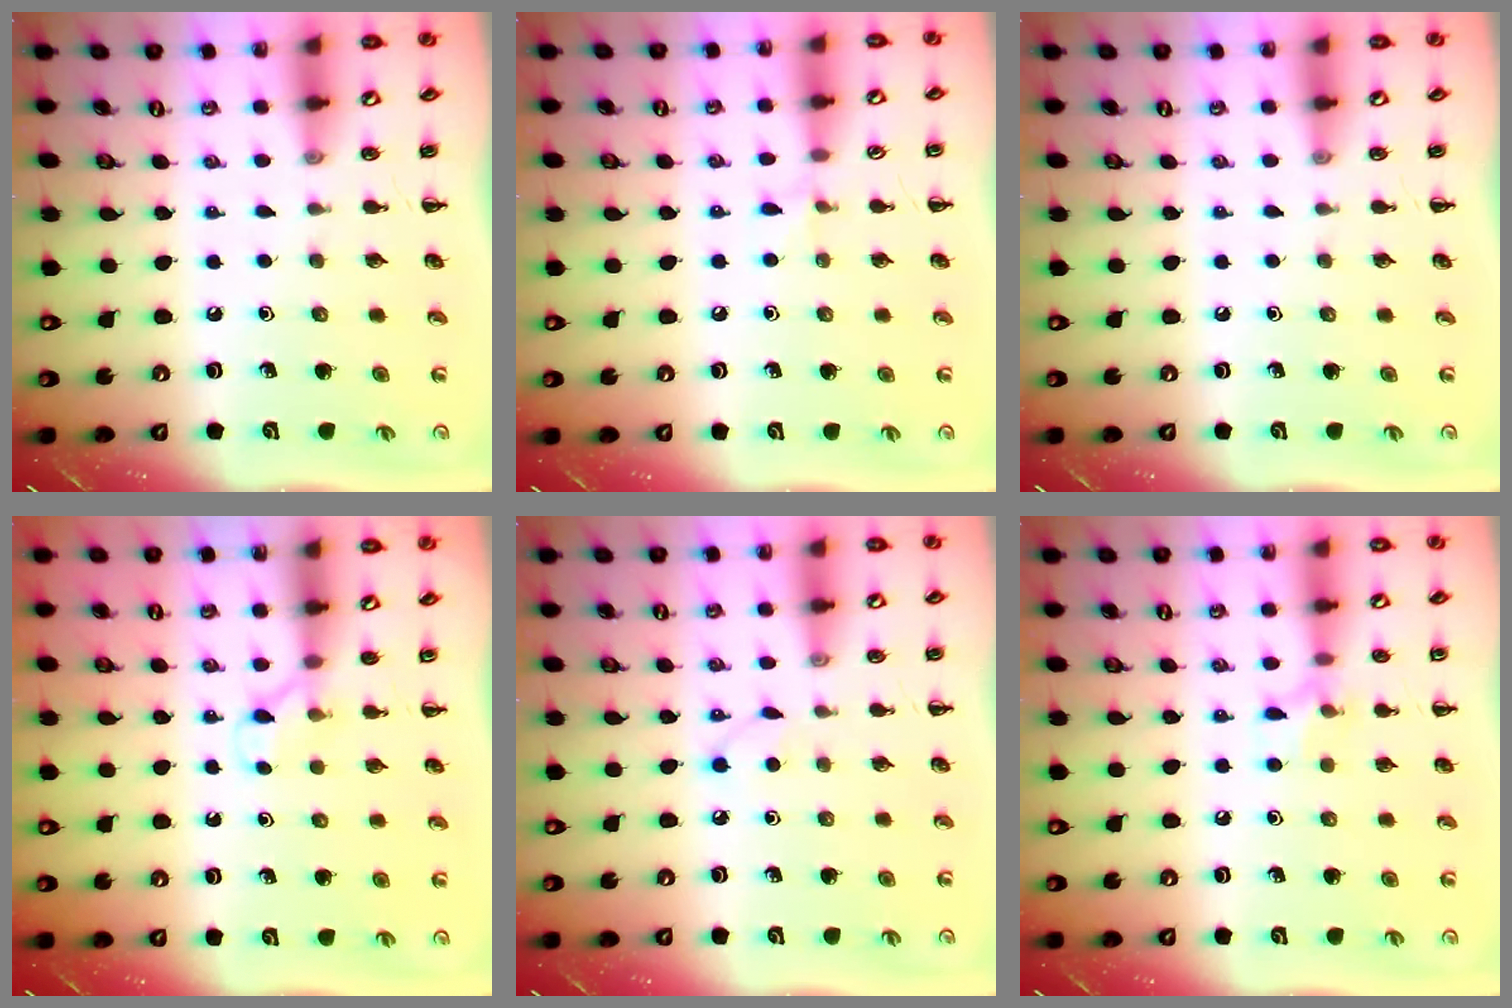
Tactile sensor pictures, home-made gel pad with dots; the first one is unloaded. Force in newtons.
{"total": 3.7, "press": 3.5, "slide": 1.4}
{"total": 0.0}
{"total": 3.3, "press": 3.2, "slide": 1.0}
{"total": 2.9, "press": 2.7, "slide": 0.9}
{"total": 7.0, "press": 6.8, "slide": 1.8}